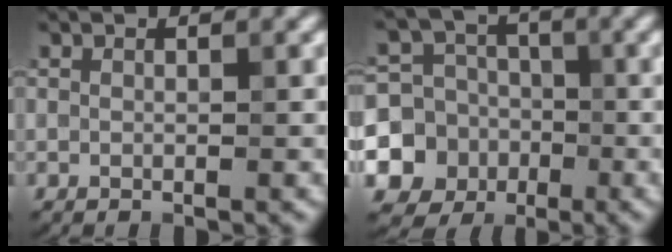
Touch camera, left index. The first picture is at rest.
{"total": 9.5, "force": [-2.4, 8.8, 2.6], "torque": [-0.054, -0.004, -0.061]}